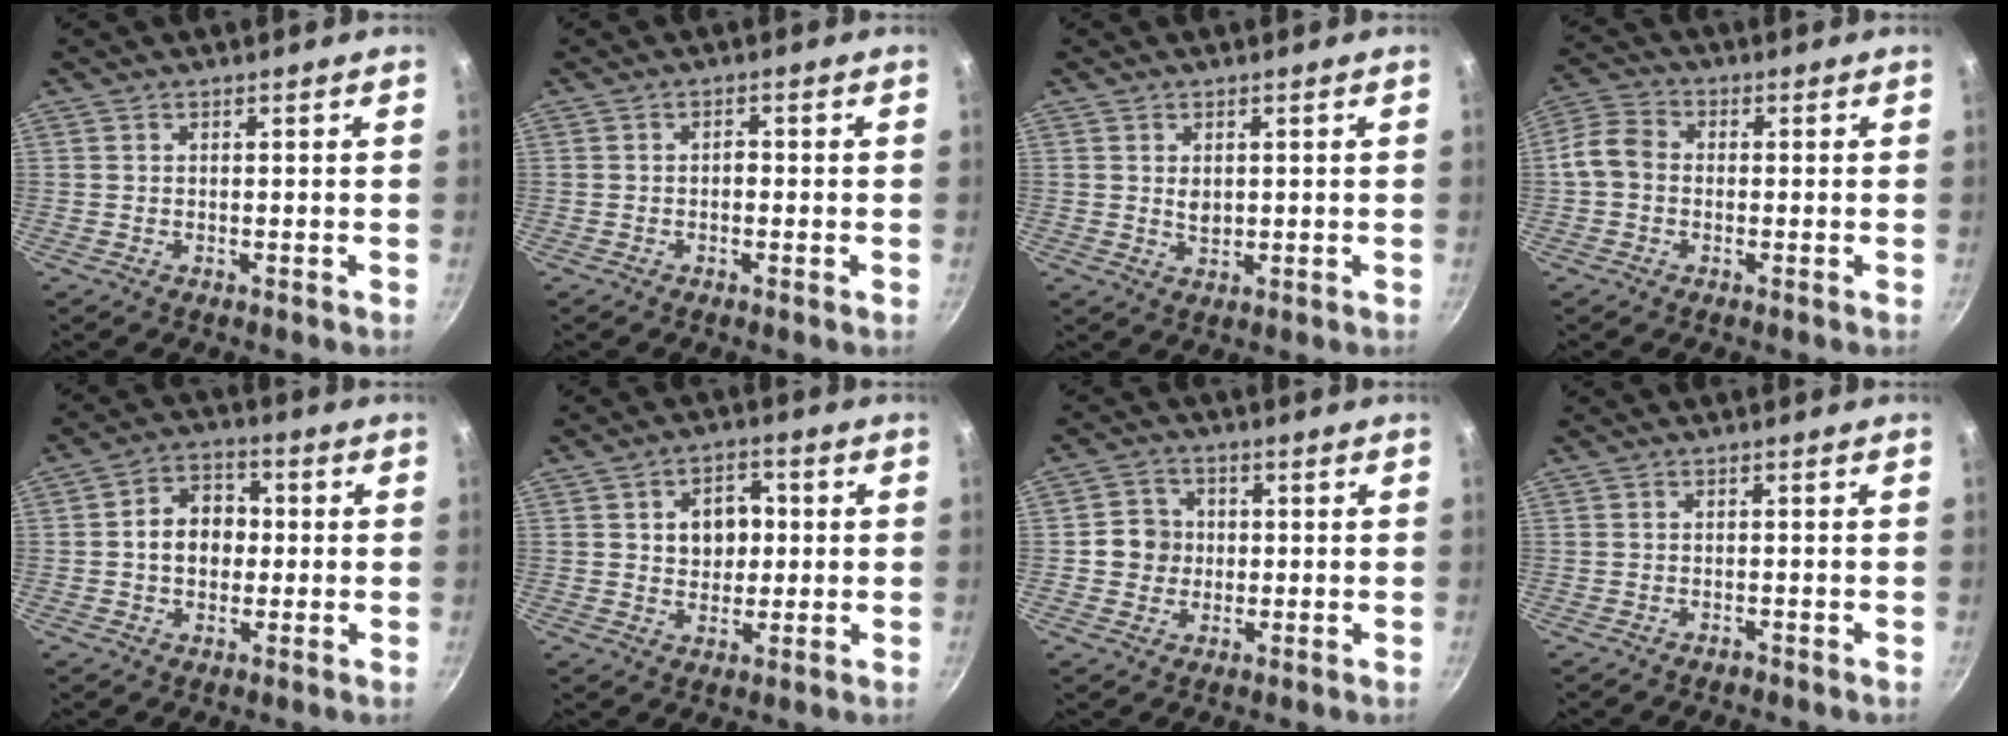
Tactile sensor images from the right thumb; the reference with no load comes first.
{"total": 1.4, "force": [-0.3, 0.8, 1.1], "torque": [-0.019, 0.005, -0.008]}
{"total": 2.4, "force": [0.5, 1.7, 1.6], "torque": [-0.024, -0.005, 0.011]}
{"total": 5.9, "force": [-0.7, 4.8, 3.5], "torque": [-0.056, 0.017, -0.032]}
{"total": 8.9, "force": [0.0, 6.9, 5.5], "torque": [-0.053, 0.020, -0.010]}
{"total": 7.9, "force": [1.1, 6.1, 4.9], "torque": [-0.038, 0.005, 0.014]}
{"total": 5.8, "force": [-0.1, 5.5, 1.9], "torque": [0.001, 0.009, -0.012]}
{"total": 0.8, "force": [-0.7, 0.3, 0.2], "torque": [-0.006, 0.010, -0.011]}